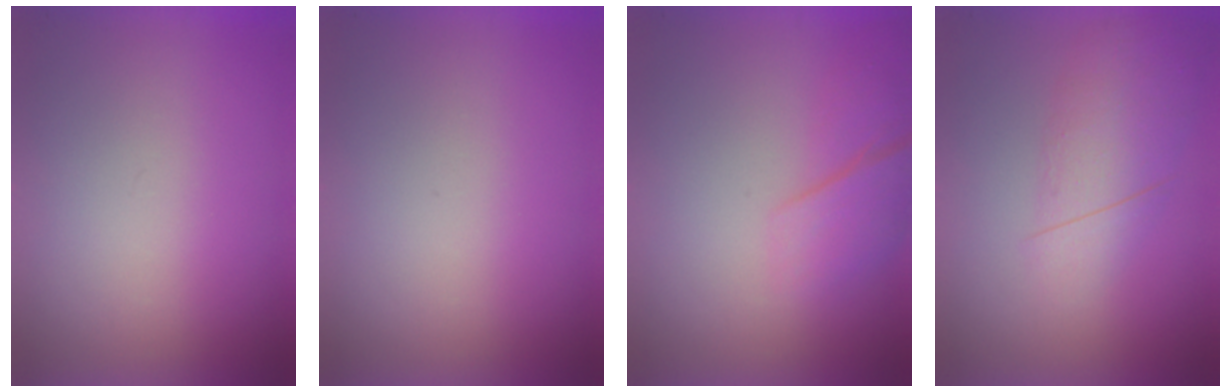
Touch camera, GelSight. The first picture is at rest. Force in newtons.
{"total": 0.0}
{"total": 2.2}
{"total": 2.8}